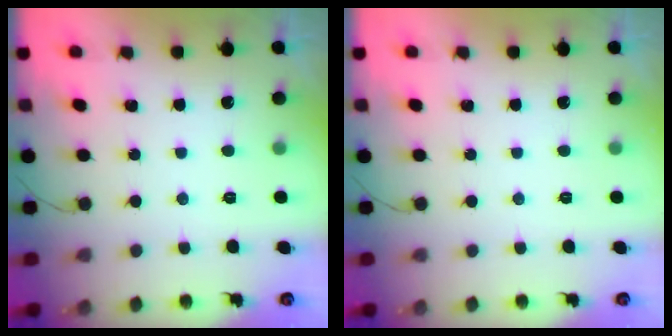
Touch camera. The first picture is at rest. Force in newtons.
{"total": 0.0}